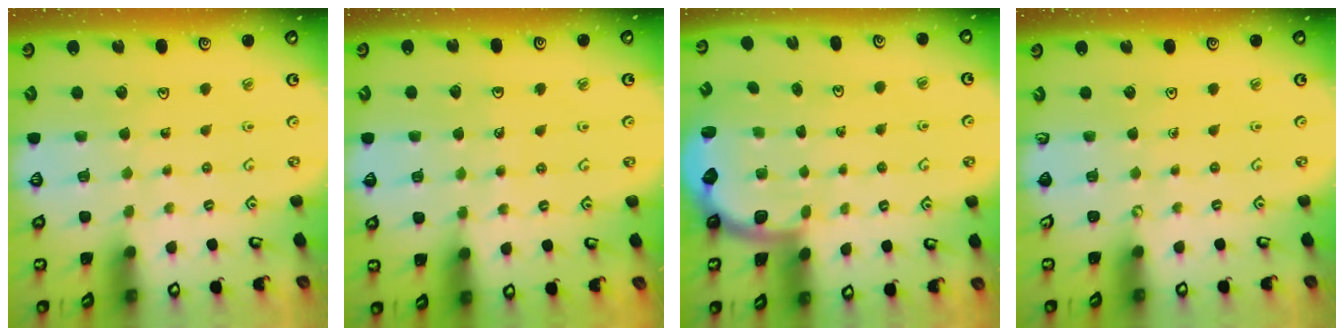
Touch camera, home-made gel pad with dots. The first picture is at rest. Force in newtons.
{"total": 5.4, "press": 5.0, "slide": 2.0}
{"total": 2.1, "press": 1.9, "slide": 0.8}
{"total": 0.0}